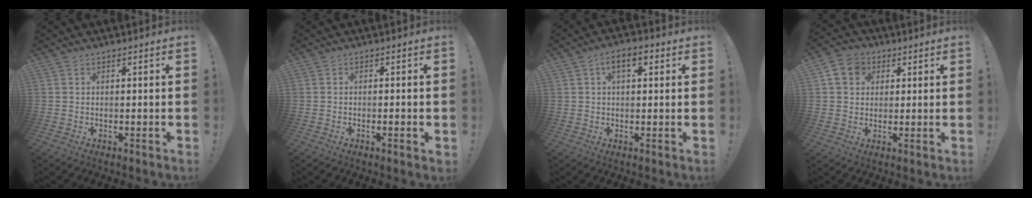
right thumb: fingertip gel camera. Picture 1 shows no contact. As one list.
[{"total": 1.3, "force": [-0.4, 0.1, 1.2], "torque": [-0.019, 0.003, -0.006]}, {"total": 5.7, "force": [2.0, 2.7, 4.6], "torque": [-0.070, 0.004, 0.032]}, {"total": 7.8, "force": [2.8, 6.5, 3.4], "torque": [-0.047, -0.001, 0.057]}]